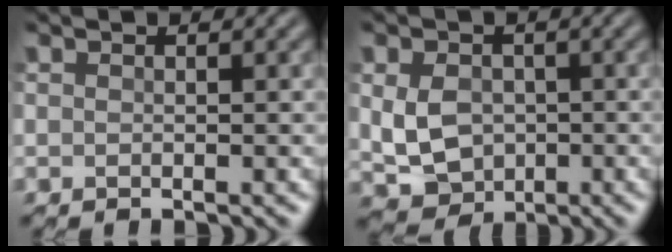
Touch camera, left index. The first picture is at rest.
{"total": 5.5, "force": [-0.6, 4.3, 3.5], "torque": [-0.070, -0.015, -0.006]}